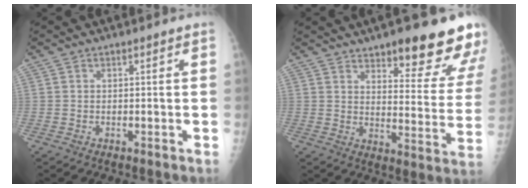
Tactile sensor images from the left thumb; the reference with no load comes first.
{"total": 20.2, "force": [14.4, 5.2, 13.2], "torque": [-0.130, -0.080, 0.187]}